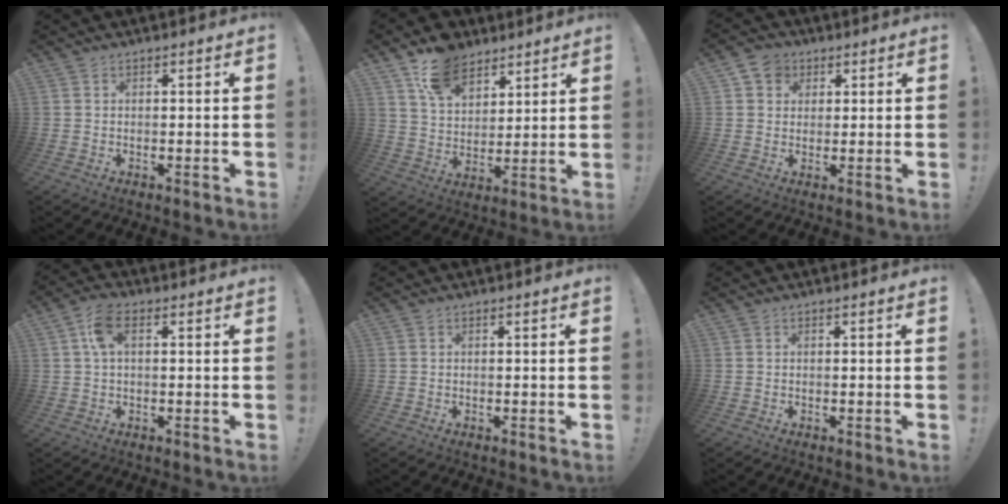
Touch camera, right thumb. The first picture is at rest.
{"total": 12.4, "force": [8.7, 7.6, 4.6], "torque": [-0.070, -0.053, 0.167]}
{"total": 5.9, "force": [2.8, 4.9, 1.7], "torque": [-0.022, -0.006, 0.052]}
{"total": 6.6, "force": [1.8, 3.2, 5.5], "torque": [-0.096, 0.003, 0.032]}
{"total": 0.0}
{"total": 0.0}